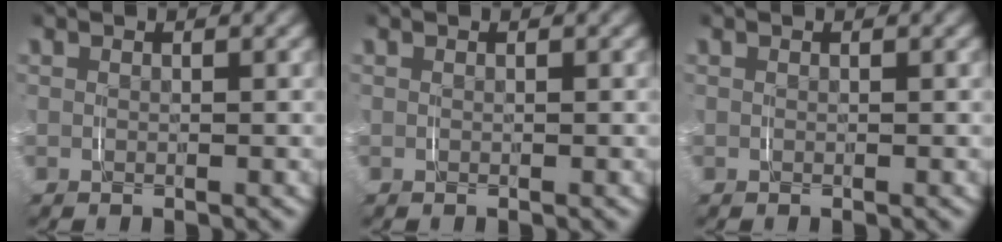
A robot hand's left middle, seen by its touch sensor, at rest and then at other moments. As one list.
[{"total": 0.0}, {"total": 0.0}]